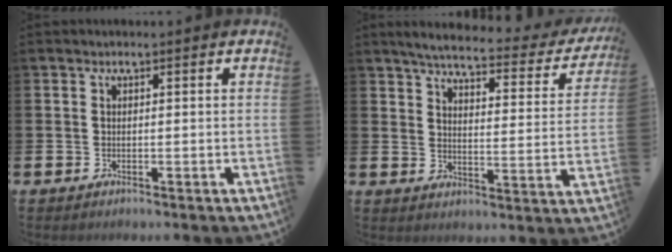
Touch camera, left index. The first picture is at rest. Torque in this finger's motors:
{"motor_torque": [1.07, -1.06, 0.19, 0.07]}